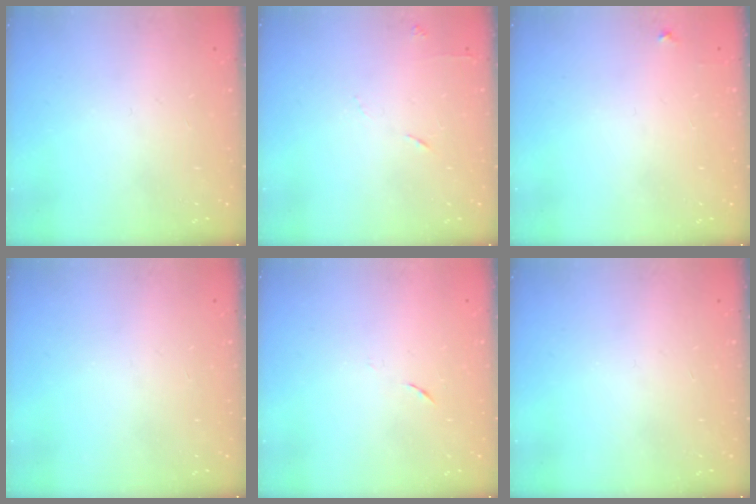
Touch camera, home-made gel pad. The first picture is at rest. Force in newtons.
{"total": 6.6, "press": 6.6, "slide": 0.8}
{"total": 4.1, "press": 4.1, "slide": 0.6}
{"total": 0.0}
{"total": 3.5, "press": 3.4, "slide": 0.9}
{"total": 0.0}